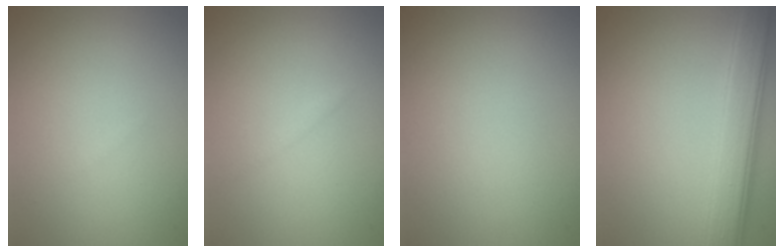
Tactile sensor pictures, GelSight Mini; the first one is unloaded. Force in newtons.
{"total": 0.5, "press": 0.5, "slide": 0.0}
{"total": 0.0}
{"total": 5.7, "press": 5.7, "slide": 0.1}